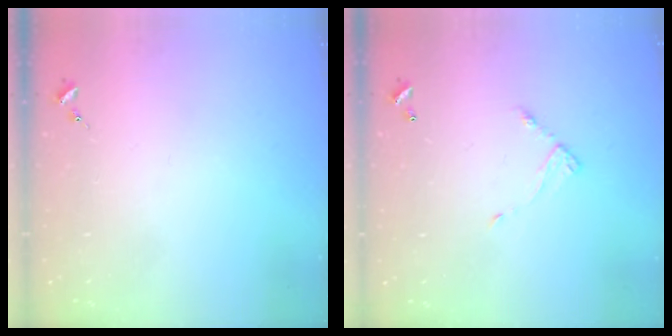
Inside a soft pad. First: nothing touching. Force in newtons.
{"total": 5.8, "press": 5.8, "slide": 0.3}